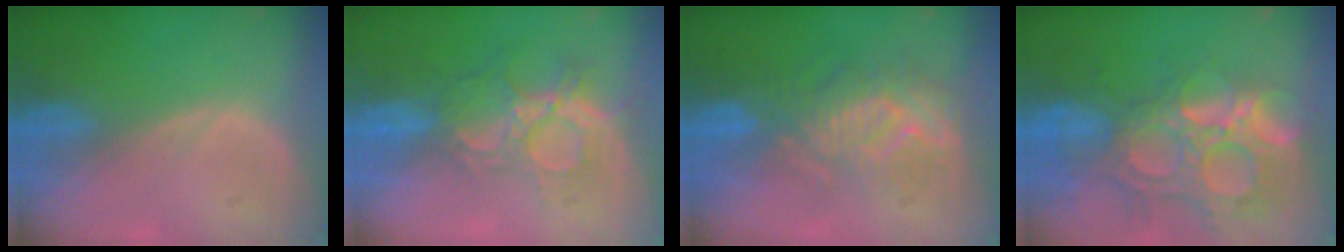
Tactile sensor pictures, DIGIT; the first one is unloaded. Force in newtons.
{"total": 9.3, "press": 7.9, "slide": 5.1}
{"total": 9.1, "press": 8.7, "slide": 2.7}
{"total": 14.7, "press": 12.2, "slide": 8.1}